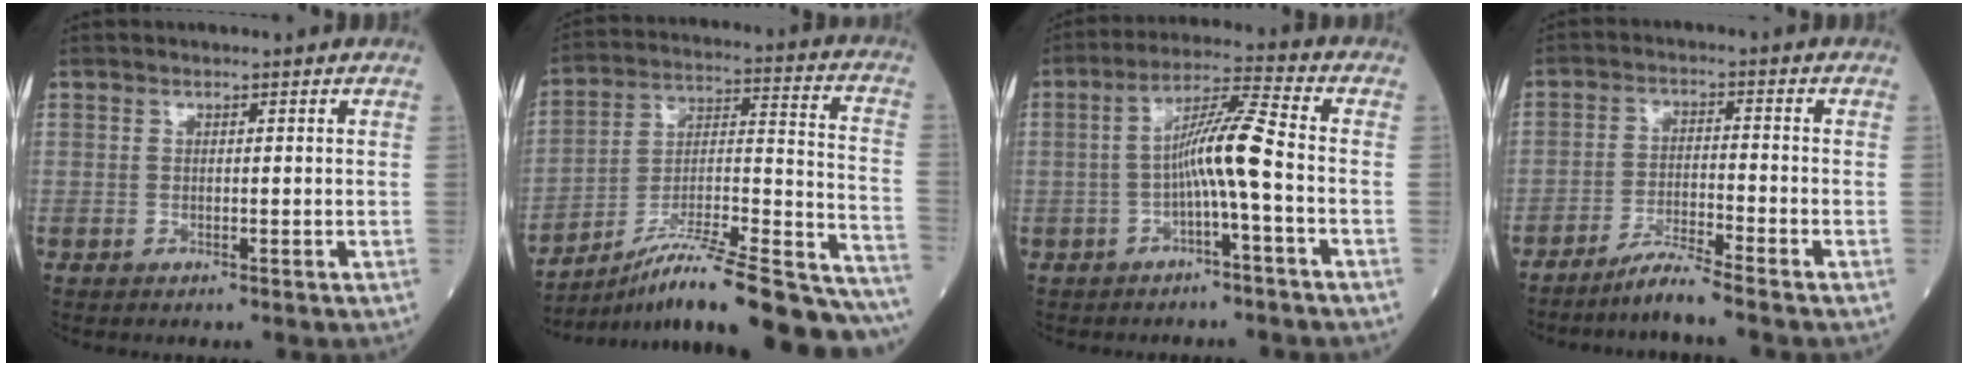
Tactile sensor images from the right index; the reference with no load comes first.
{"total": 28.1, "force": [-23.9, 1.7, 14.6], "torque": [-0.150, 0.003, -0.361]}
{"total": 7.3, "force": [-1.7, -0.6, 7.1], "torque": [-0.128, 0.019, -0.032]}
{"total": 4.9, "force": [-4.3, -1.1, 2.0], "torque": [-0.037, -0.022, -0.086]}